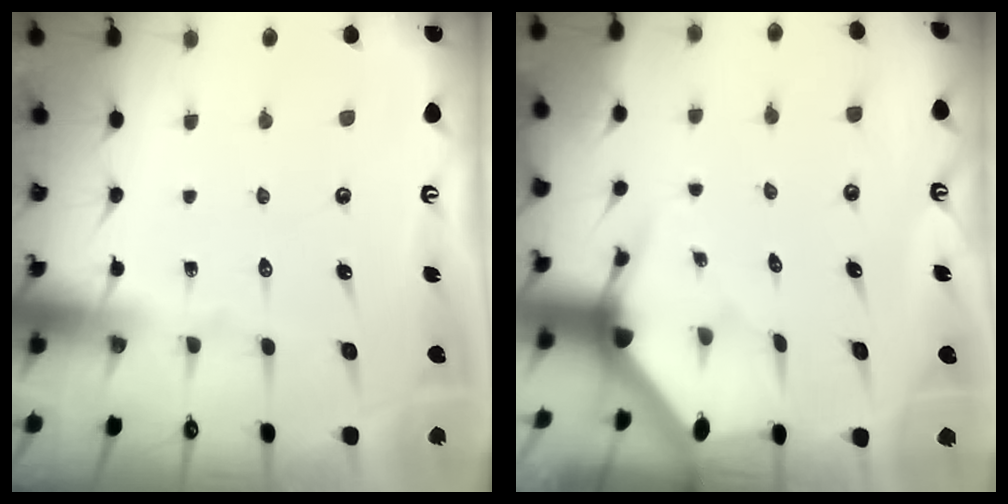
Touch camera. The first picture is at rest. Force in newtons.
{"total": 3.0, "press": 3.0, "slide": 0.1}